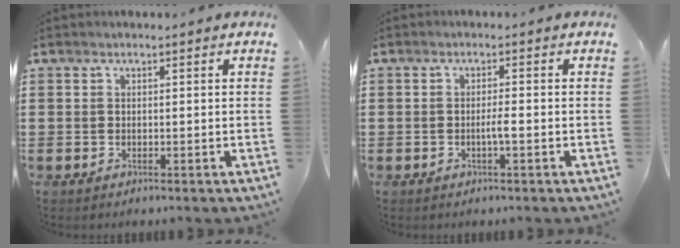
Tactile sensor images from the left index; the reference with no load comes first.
{"total": 2.0, "force": [-0.5, 0.1, 2.0], "torque": [-0.036, 0.001, -0.011]}